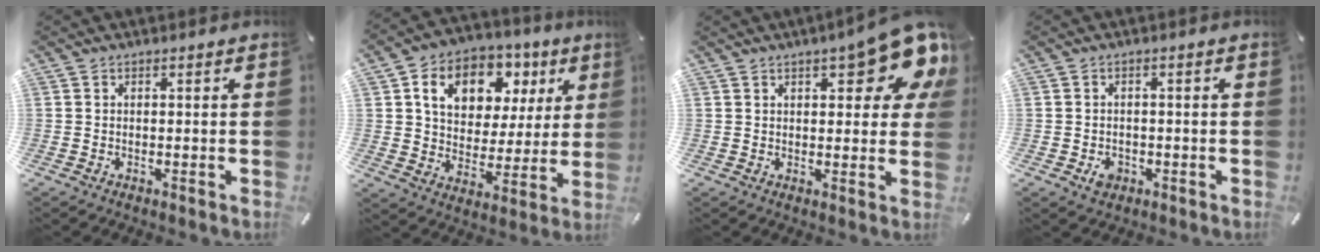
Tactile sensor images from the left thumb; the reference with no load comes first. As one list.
[{"total": 14.0, "force": [6.1, 10.4, 7.1], "torque": [-0.115, -0.022, 0.111]}, {"total": 14.6, "force": [7.8, 5.0, 11.2], "torque": [-0.141, -0.046, 0.126]}, {"total": 3.4, "force": [-1.2, 2.7, 1.8], "torque": [-0.021, 0.003, -0.022]}]